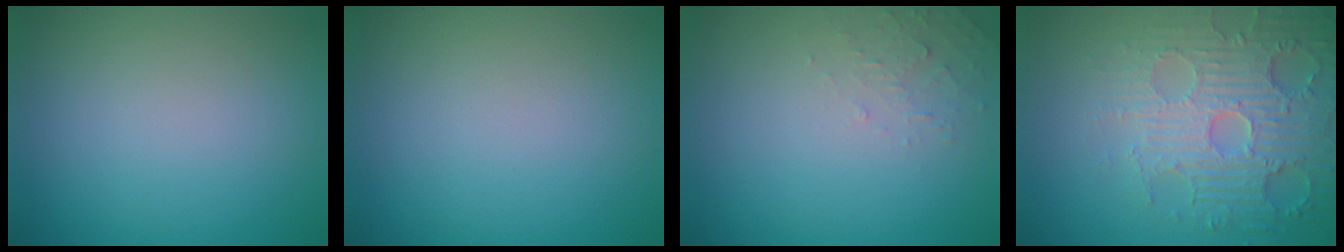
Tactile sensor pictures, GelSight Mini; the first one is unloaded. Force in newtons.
{"total": 0.0}
{"total": 1.4, "press": 1.4, "slide": 0.2}
{"total": 5.5, "press": 5.1, "slide": 2.0}